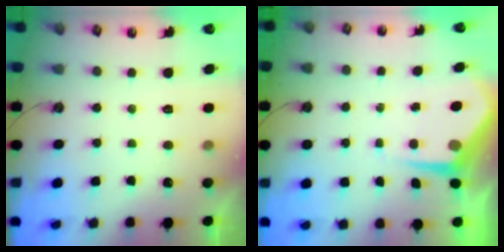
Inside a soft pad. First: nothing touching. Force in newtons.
{"total": 5.1, "press": 5.0, "slide": 0.7}